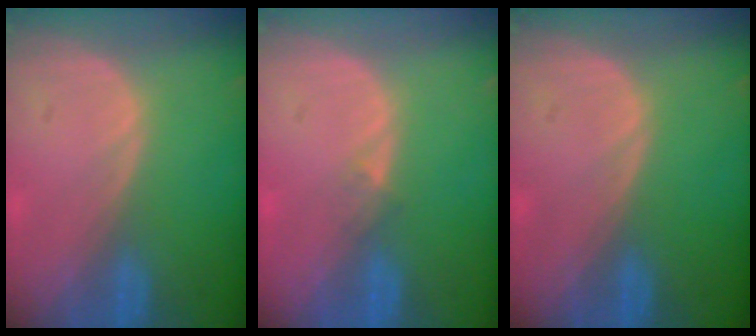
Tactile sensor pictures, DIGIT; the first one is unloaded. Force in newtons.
{"total": 1.2, "press": 0.9, "slide": 0.9}
{"total": 0.0}